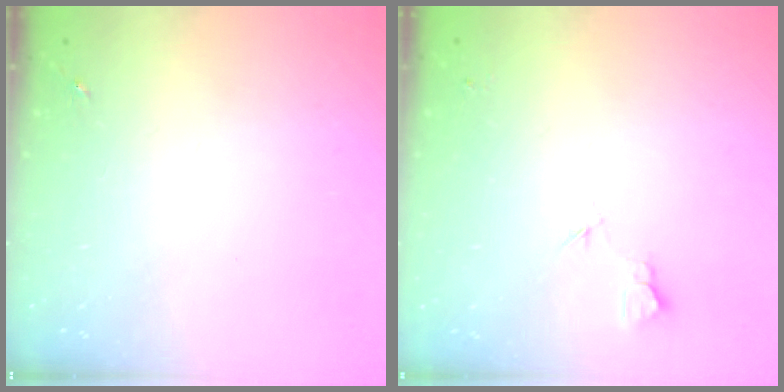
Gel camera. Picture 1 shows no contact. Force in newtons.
{"total": 3.2, "press": 3.2, "slide": 0.4}